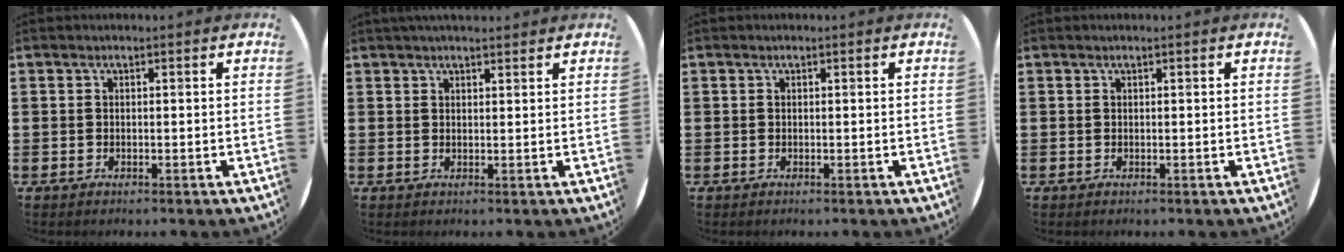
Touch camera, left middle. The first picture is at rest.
{"total": 1.6, "force": [1.5, 0.2, 0.4], "torque": [-0.010, 0.003, 0.029]}
{"total": 0.0}
{"total": 0.0}